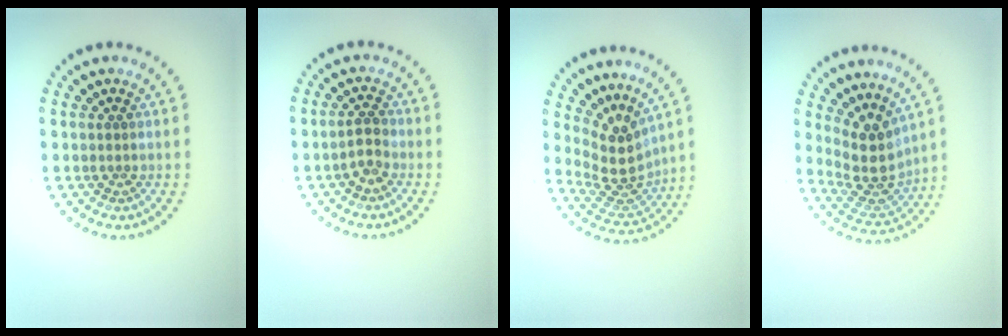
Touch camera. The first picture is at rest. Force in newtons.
{"total": 1.9, "press": 1.8, "slide": 0.7}
{"total": 3.8, "press": 2.7, "slide": 2.7}
{"total": 4.3, "press": 3.3, "slide": 2.8}